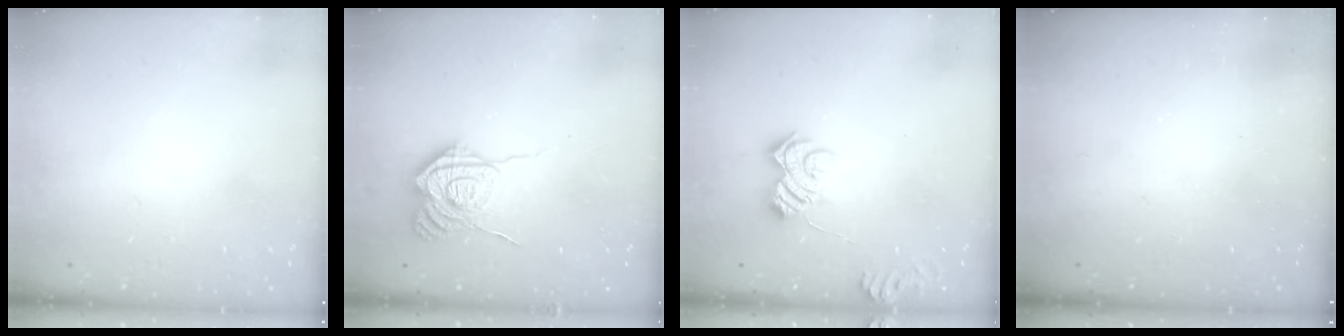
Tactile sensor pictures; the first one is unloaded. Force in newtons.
{"total": 13.8, "press": 13.8, "slide": 1.2}
{"total": 8.5, "press": 8.5, "slide": 0.8}
{"total": 2.3, "press": 2.2, "slide": 0.7}